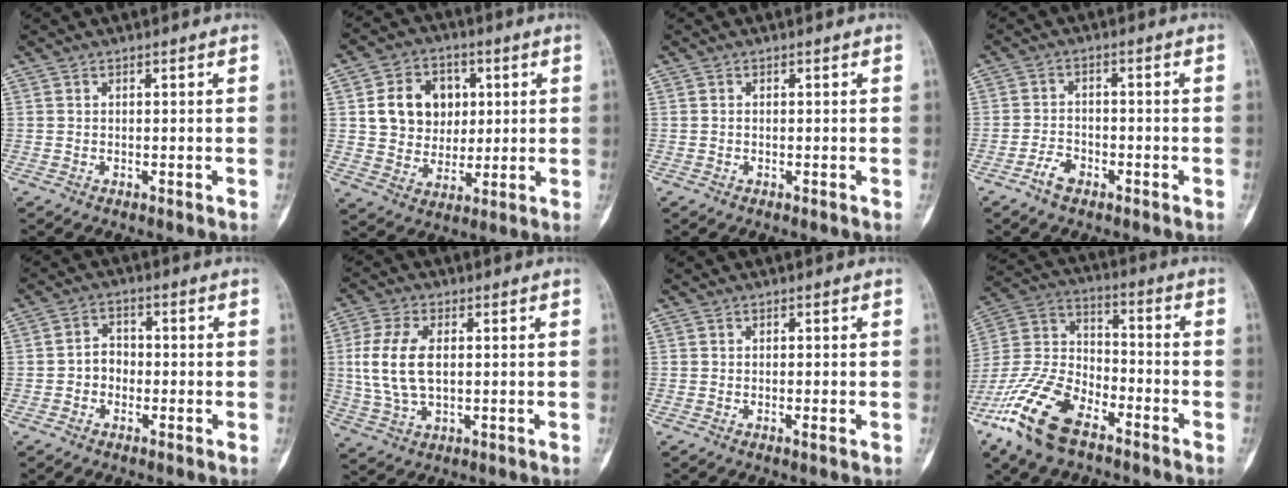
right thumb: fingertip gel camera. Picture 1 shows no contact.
{"total": 12.4, "force": [2.7, 10.3, 6.3], "torque": [-0.058, -0.001, 0.049]}
{"total": 0.0}
{"total": 3.6, "force": [-2.4, 2.0, 1.8], "torque": [-0.028, 0.016, -0.045]}
{"total": 4.0, "force": [-1.0, 3.4, 1.9], "torque": [-0.008, 0.019, -0.027]}
{"total": 10.7, "force": [0.9, 6.0, 8.8], "torque": [-0.191, 0.003, 0.020]}
{"total": 1.3, "force": [-0.4, 0.3, 1.2], "torque": [-0.015, -0.002, -0.006]}
{"total": 17.7, "force": [-10.9, 8.6, 11.1], "torque": [-0.226, 0.049, -0.214]}